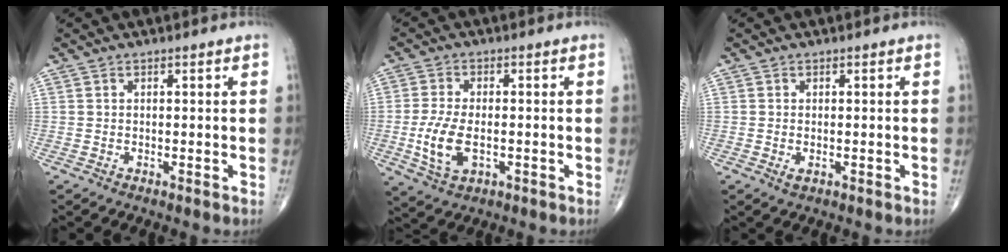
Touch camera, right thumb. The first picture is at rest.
{"total": 8.2, "force": [-1.6, 4.4, 6.8], "torque": [-0.140, -0.002, -0.027]}
{"total": 1.1, "force": [-0.3, 0.6, 0.9], "torque": [-0.016, -0.003, -0.005]}